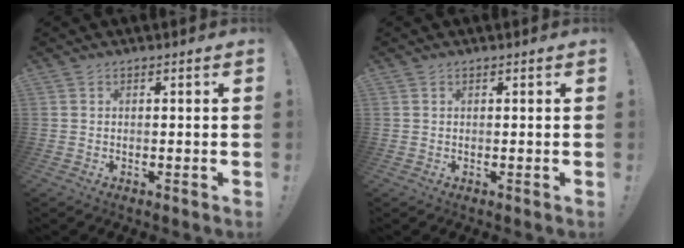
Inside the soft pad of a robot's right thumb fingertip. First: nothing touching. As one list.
[{"total": 0.0}]